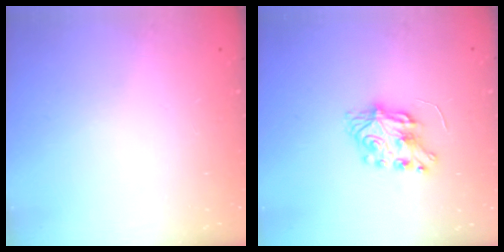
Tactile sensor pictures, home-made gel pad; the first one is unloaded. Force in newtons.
{"total": 7.2, "press": 7.2, "slide": 0.2}